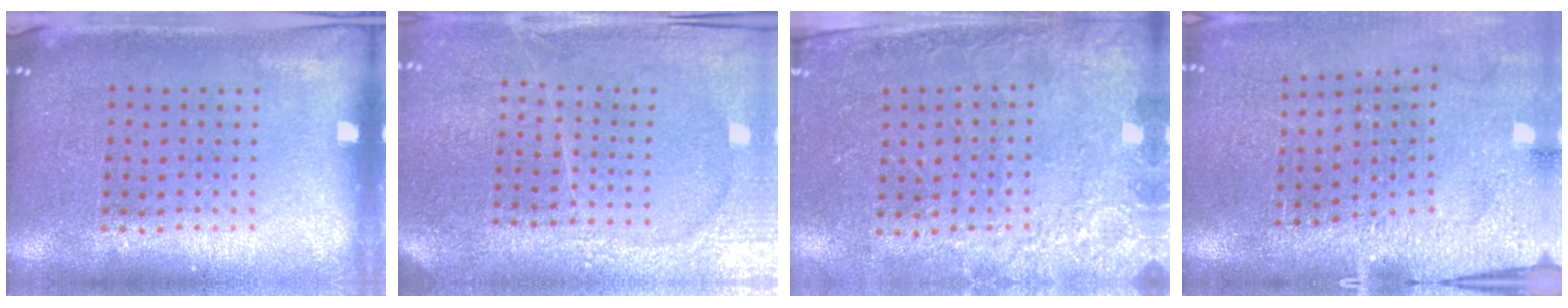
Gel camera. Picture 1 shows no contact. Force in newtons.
{"total": 3.6, "press": 3.3, "slide": 1.6}
{"total": 2.5, "press": 2.4, "slide": 0.8}
{"total": 3.1, "press": 2.9, "slide": 1.0}